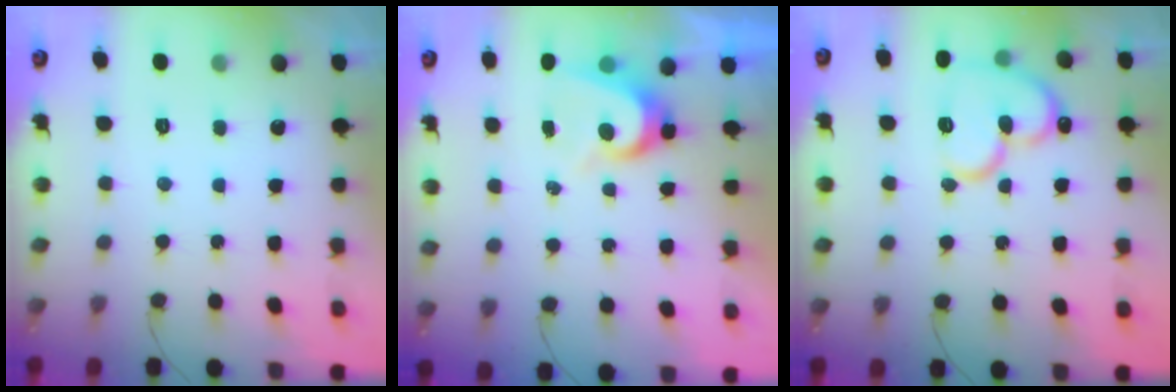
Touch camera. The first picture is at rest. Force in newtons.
{"total": 7.1, "press": 7.1, "slide": 0.8}
{"total": 15.2, "press": 15.2, "slide": 1.5}